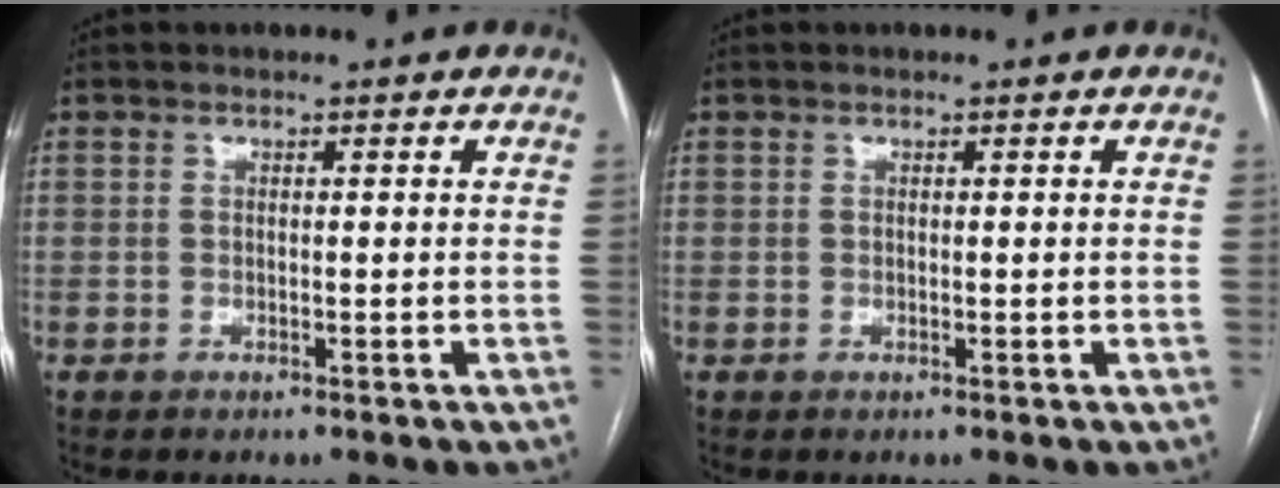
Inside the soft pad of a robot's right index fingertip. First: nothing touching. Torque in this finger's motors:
{"motor_torque": [0.02, 0.02, 0.00, 0.00]}